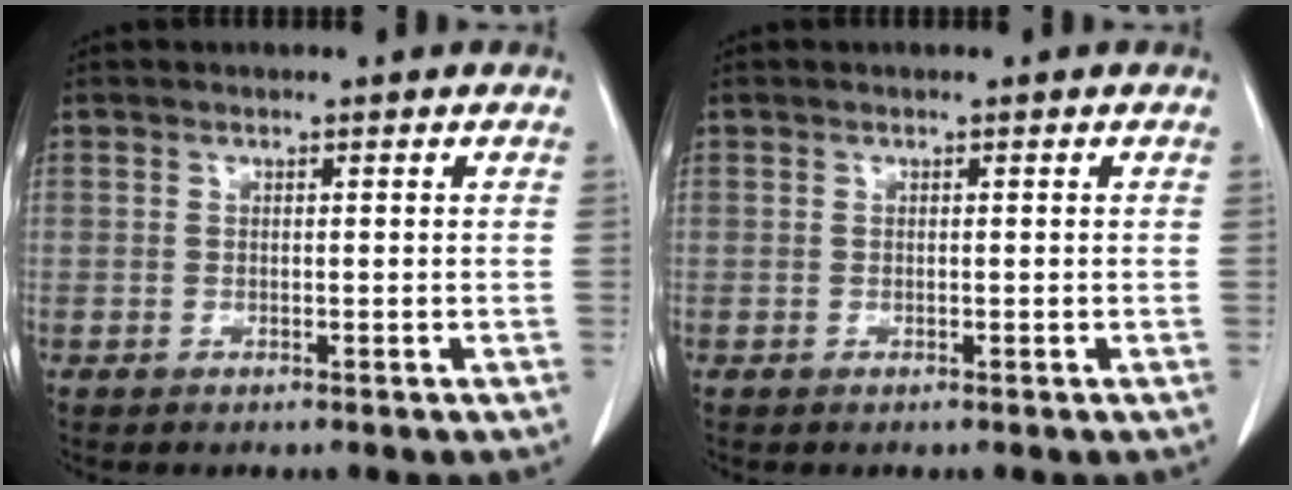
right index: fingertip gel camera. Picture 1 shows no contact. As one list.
[{"total": 0.0}]